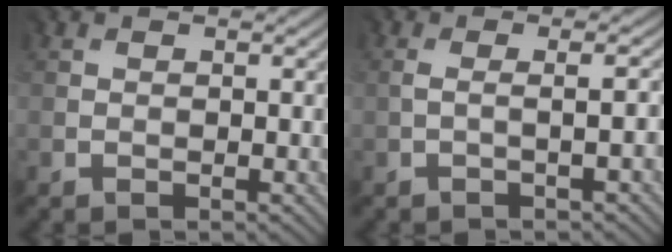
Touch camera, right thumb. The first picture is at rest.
{"total": 1.9, "force": [-0.5, 0.2, 1.8], "torque": [-0.015, 0.005, -0.011]}